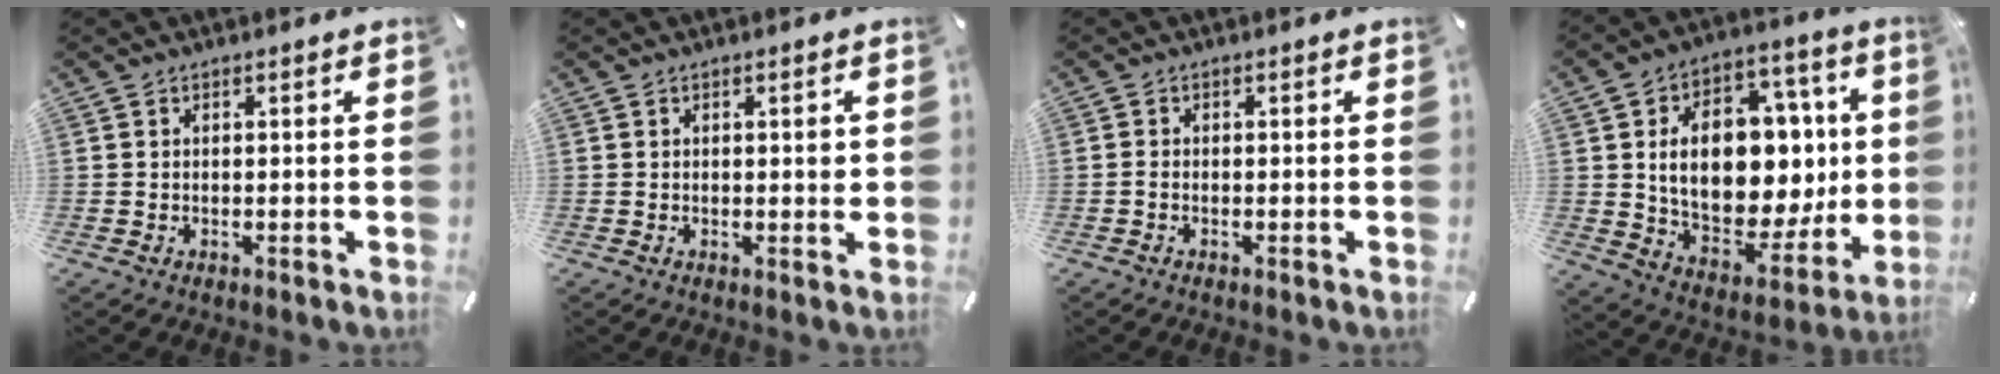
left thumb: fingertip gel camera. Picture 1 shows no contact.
{"total": 1.6, "force": [0.3, 0.7, 1.4], "torque": [-0.012, -0.003, 0.000]}
{"total": 0.7, "force": [-0.4, 0.3, 0.5], "torque": [-0.011, -0.002, -0.008]}
{"total": 20.1, "force": [2.7, 13.8, 14.4], "torque": [-0.239, -0.028, 0.054]}